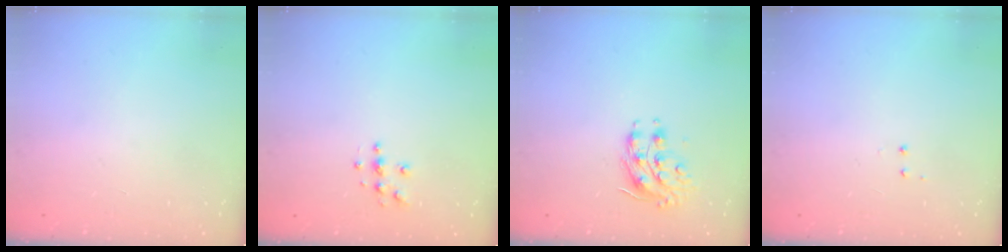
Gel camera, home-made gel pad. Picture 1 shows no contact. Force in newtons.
{"total": 5.2, "press": 5.1, "slide": 0.5}
{"total": 8.7, "press": 8.7, "slide": 0.5}
{"total": 4.0, "press": 4.0, "slide": 0.4}